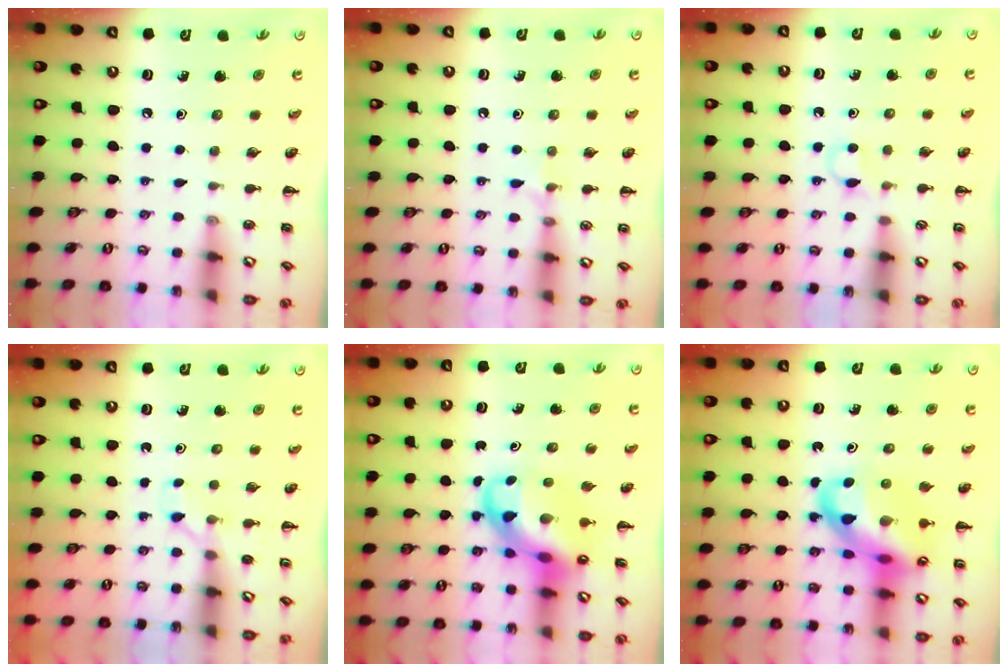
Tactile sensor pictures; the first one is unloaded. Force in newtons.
{"total": 5.1, "press": 4.9, "slide": 1.3}
{"total": 3.3, "press": 3.2, "slide": 0.9}
{"total": 2.4, "press": 2.3, "slide": 0.7}
{"total": 9.1, "press": 8.8, "slide": 2.4}
{"total": 17.7, "press": 17.3, "slide": 3.7}